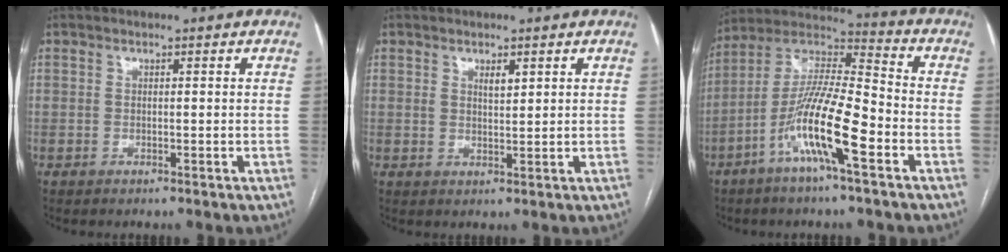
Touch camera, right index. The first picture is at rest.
{"total": 2.0, "force": [1.0, 0.8, 1.5], "torque": [-0.028, -0.001, 0.020]}
{"total": 14.7, "force": [-6.3, 1.8, 13.2], "torque": [-0.258, 0.004, -0.119]}